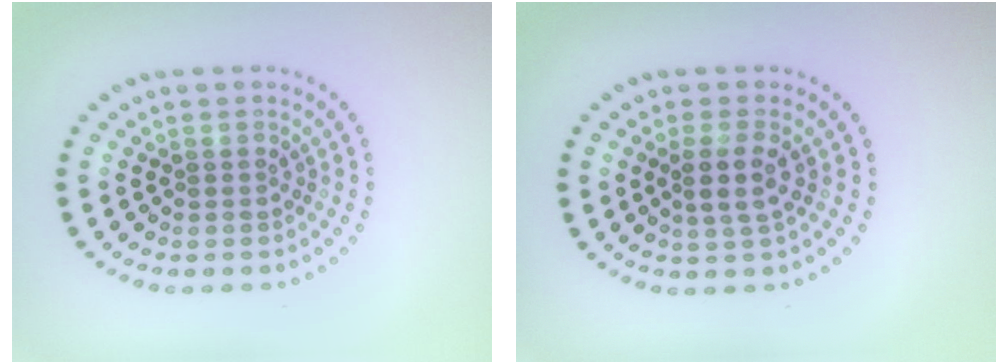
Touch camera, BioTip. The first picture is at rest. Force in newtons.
{"total": 2.5, "press": 2.2, "slide": 1.2}